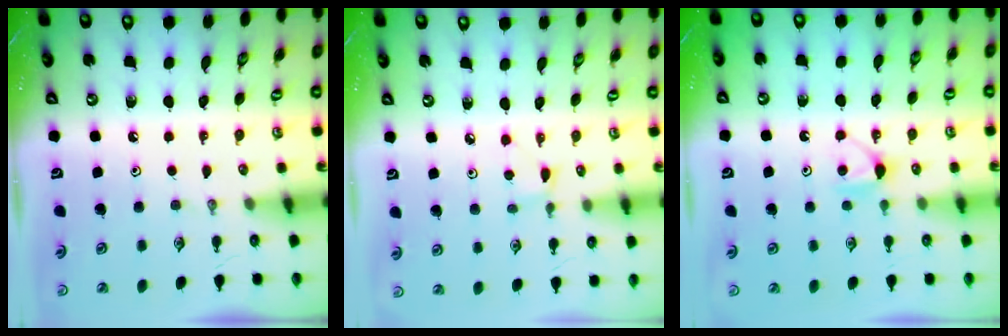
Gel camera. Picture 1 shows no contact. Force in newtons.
{"total": 2.8, "press": 2.7, "slide": 0.4}
{"total": 4.5, "press": 4.4, "slide": 0.8}